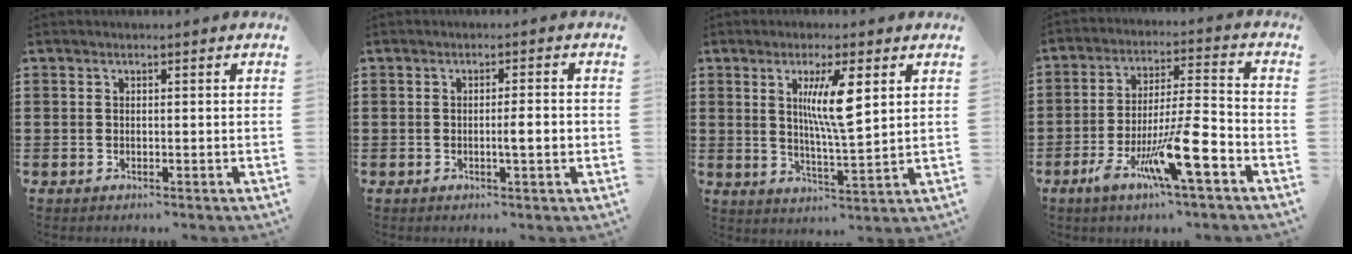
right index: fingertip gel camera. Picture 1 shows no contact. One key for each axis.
{"total": 3.4, "fx": -0.4, "fy": 0.2, "fz": 3.4, "tx": -0.057, "ty": -0.003, "tz": -0.010}
{"total": 8.1, "fx": 2.7, "fy": 1.4, "fz": 7.5, "tx": -0.134, "ty": -0.003, "tz": 0.039}
{"total": 13.2, "fx": -6.7, "fy": 2.4, "fz": 11.1, "tx": -0.208, "ty": 0.004, "tz": -0.119}